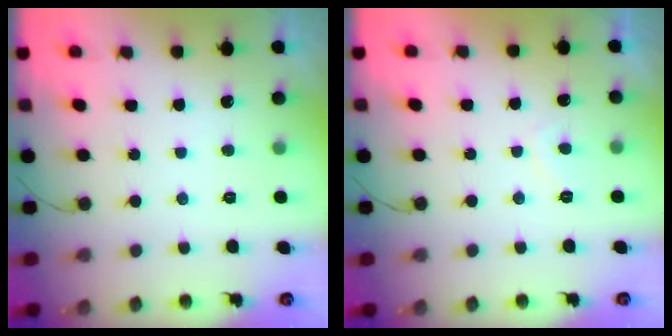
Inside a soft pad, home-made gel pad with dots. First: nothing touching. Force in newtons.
{"total": 1.5, "press": 1.3, "slide": 0.7}